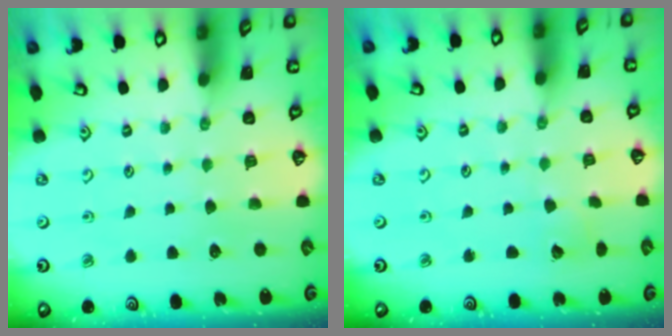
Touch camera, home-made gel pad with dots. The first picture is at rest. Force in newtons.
{"total": 2.4, "press": 2.4, "slide": 0.2}